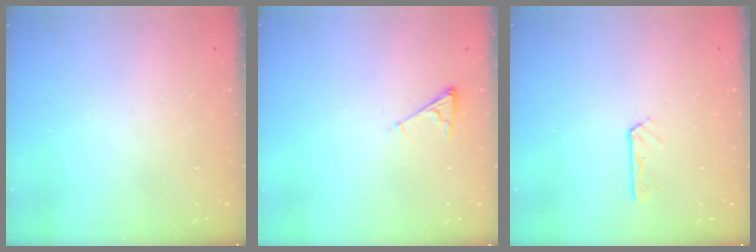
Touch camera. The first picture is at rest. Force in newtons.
{"total": 2.8, "press": 2.7, "slide": 0.4}
{"total": 2.6, "press": 2.6, "slide": 0.2}